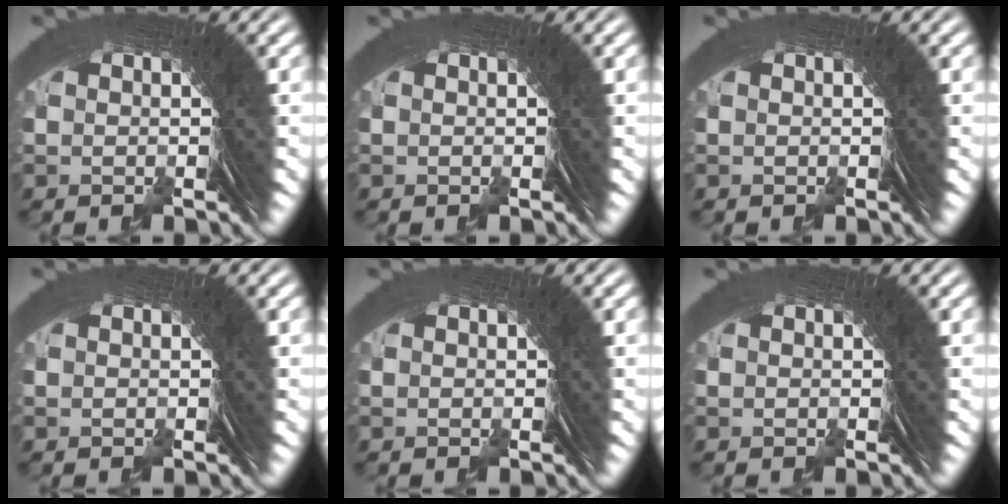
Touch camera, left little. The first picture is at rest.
{"total": 0.0}
{"total": 0.0}
{"total": 0.0}
{"total": 0.0}
{"total": 0.0}